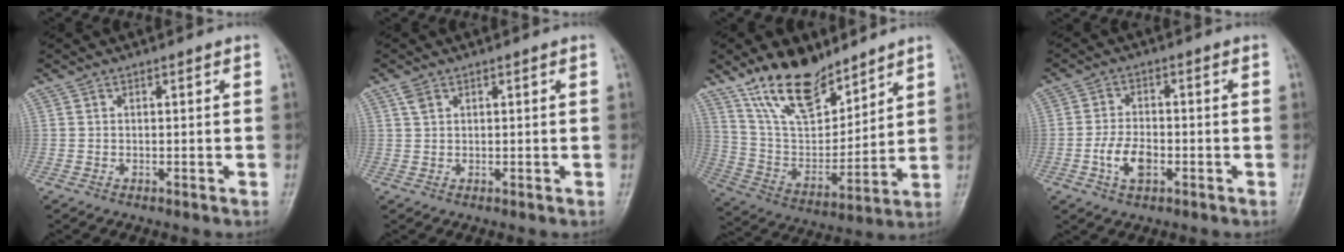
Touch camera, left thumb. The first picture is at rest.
{"total": 1.6, "force": [0.9, 0.9, 0.9], "torque": [-0.018, 0.005, 0.021]}
{"total": 16.9, "force": [12.4, 7.4, 8.8], "torque": [-0.115, -0.068, 0.238]}
{"total": 5.8, "force": [-1.9, 3.3, 4.3], "torque": [-0.082, 0.010, -0.037]}